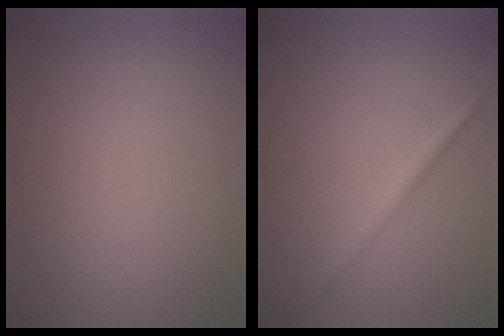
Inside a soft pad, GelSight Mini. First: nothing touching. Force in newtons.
{"total": 1.6, "press": 1.6, "slide": 0.1}